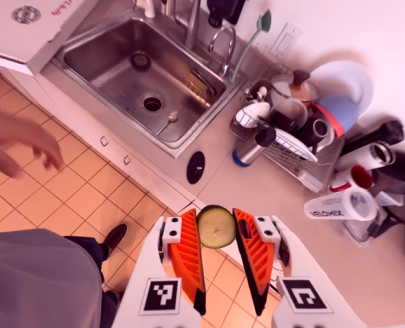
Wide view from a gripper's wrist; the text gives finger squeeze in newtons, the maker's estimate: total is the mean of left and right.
{"total": 7.3, "left": 6.8, "right": 7.8}